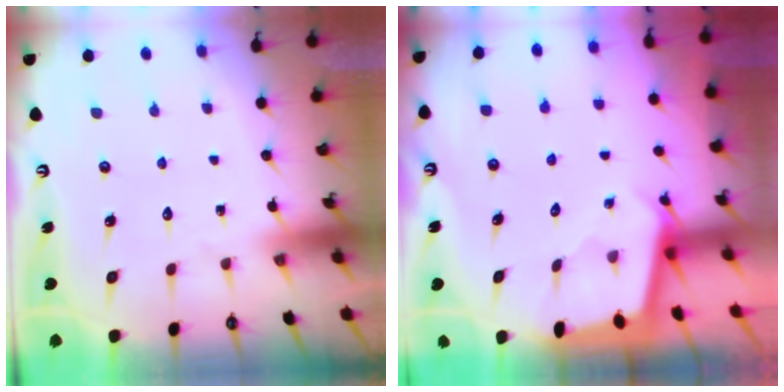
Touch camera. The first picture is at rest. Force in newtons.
{"total": 1.8, "press": 1.8, "slide": 0.2}